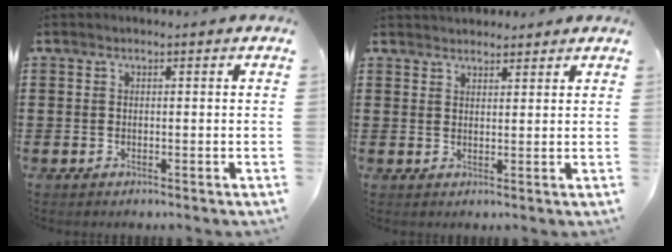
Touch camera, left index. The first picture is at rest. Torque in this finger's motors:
{"motor_torque": [2.14, 0.00, 0.93, 0.17]}